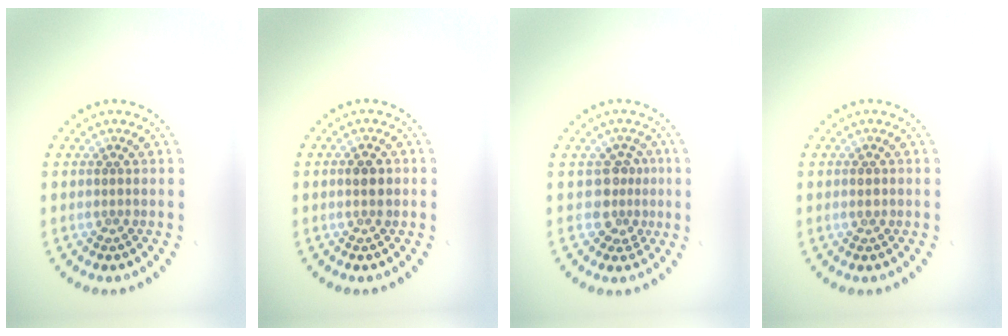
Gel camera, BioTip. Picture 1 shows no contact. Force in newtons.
{"total": 2.0, "press": 2.0, "slide": 0.2}
{"total": 2.6, "press": 1.9, "slide": 1.7}
{"total": 0.9, "press": 0.9, "slide": 0.0}